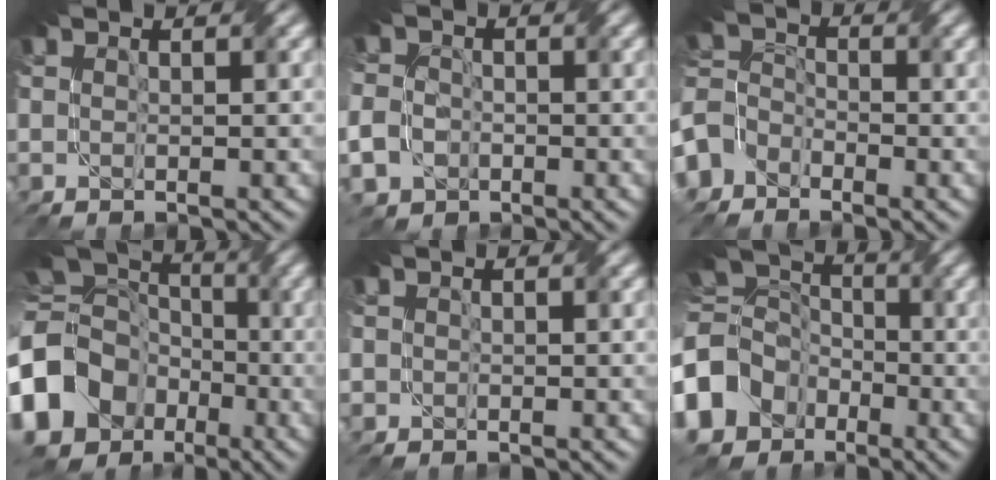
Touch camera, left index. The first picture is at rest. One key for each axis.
{"total": 5.3, "fx": -1.9, "fy": 4.4, "fz": 2.3, "tx": -0.053, "ty": -0.014, "tz": -0.037}
{"total": 4.4, "fx": -3.2, "fy": 3.0, "fz": 0.7, "tx": -0.003, "ty": 0.006, "tz": -0.068}
{"total": 17.7, "fx": -5.2, "fy": 14.9, "fz": 8.1, "tx": -0.193, "ty": -0.023, "tz": -0.120}
{"total": 0.8, "fx": 0.1, "fy": 0.8, "fz": 0.0, "tx": 0.003, "ty": -0.003, "tz": 0.000}
{"total": 11.8, "fx": -4.0, "fy": 9.9, "fz": 5.1, "tx": -0.150, "ty": -0.010, "tz": -0.091}